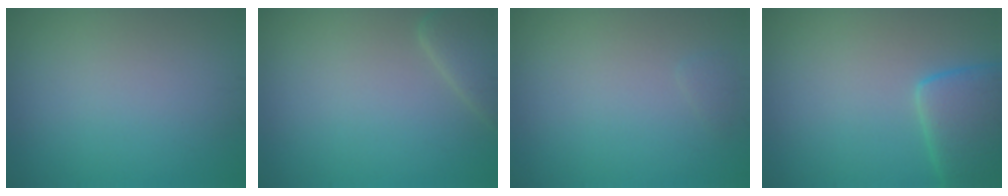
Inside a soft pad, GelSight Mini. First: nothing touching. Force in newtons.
{"total": 2.6, "press": 2.5, "slide": 0.3}
{"total": 0.5, "press": 0.5, "slide": 0.1}
{"total": 5.2, "press": 5.2, "slide": 0.4}